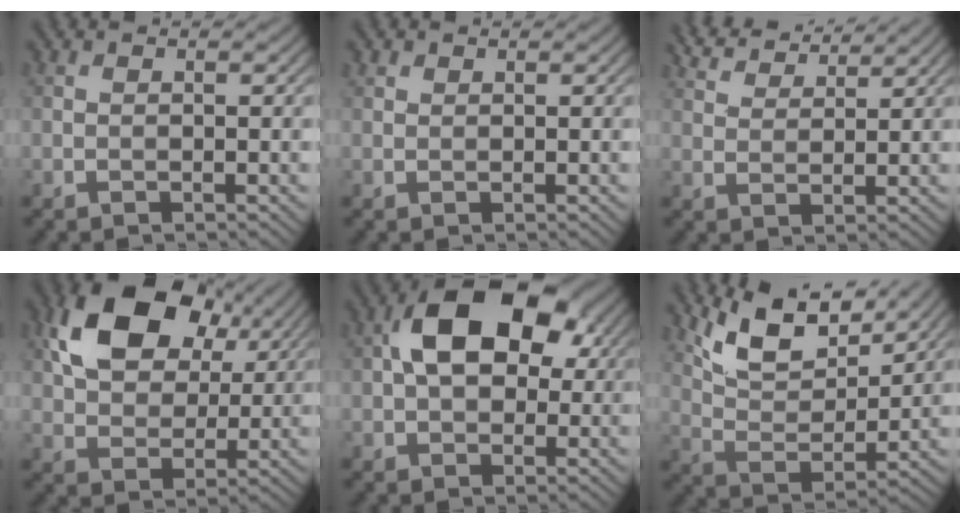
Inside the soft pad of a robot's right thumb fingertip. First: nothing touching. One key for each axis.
{"total": 0.8, "fx": 0.6, "fy": 0.5, "fz": 0.1, "tx": -0.001, "ty": 0.000, "tz": 0.013}
{"total": 5.6, "fx": 5.1, "fy": 0.9, "fz": 2.2, "tx": -0.062, "ty": 0.012, "tz": 0.098}
{"total": 14.6, "fx": 6.8, "fy": 9.2, "fz": 9.1, "tx": -0.184, "ty": 0.017, "tz": 0.127}
{"total": 12.4, "fx": 2.7, "fy": 7.7, "fz": 9.4, "tx": -0.156, "ty": 0.026, "tz": 0.031}
{"total": 10.4, "fx": 7.7, "fy": 3.8, "fz": 5.9, "tx": -0.130, "ty": -0.003, "tz": 0.140}